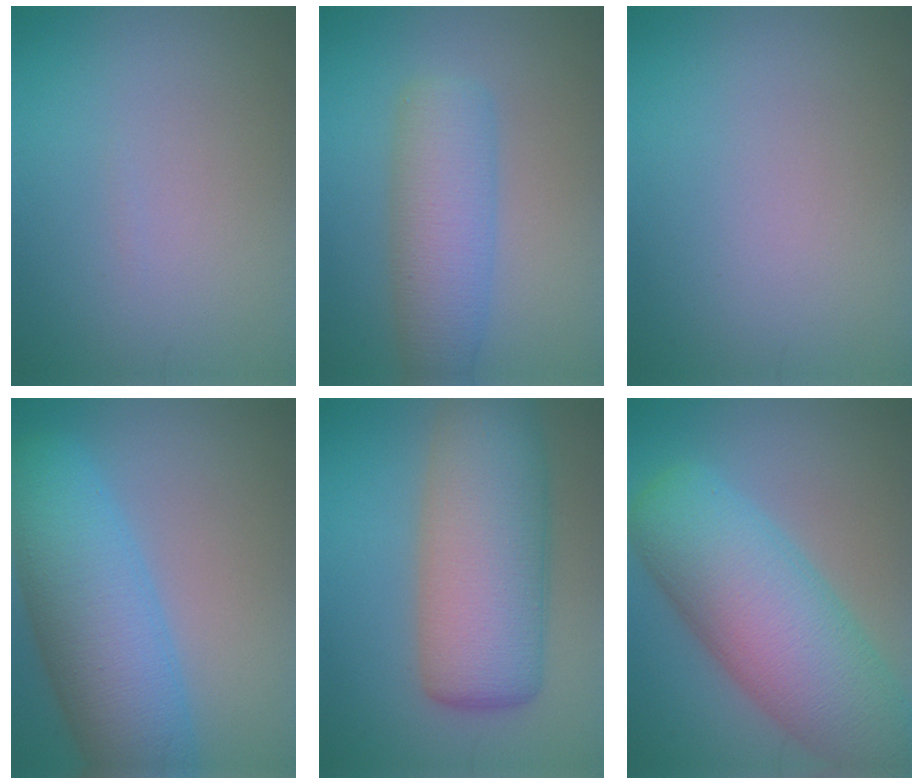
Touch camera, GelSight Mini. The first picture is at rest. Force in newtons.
{"total": 5.6, "press": 5.6, "slide": 0.1}
{"total": 0.0}
{"total": 9.9, "press": 9.9, "slide": 0.3}
{"total": 10.6, "press": 10.6, "slide": 0.6}
{"total": 11.8, "press": 11.8, "slide": 0.4}